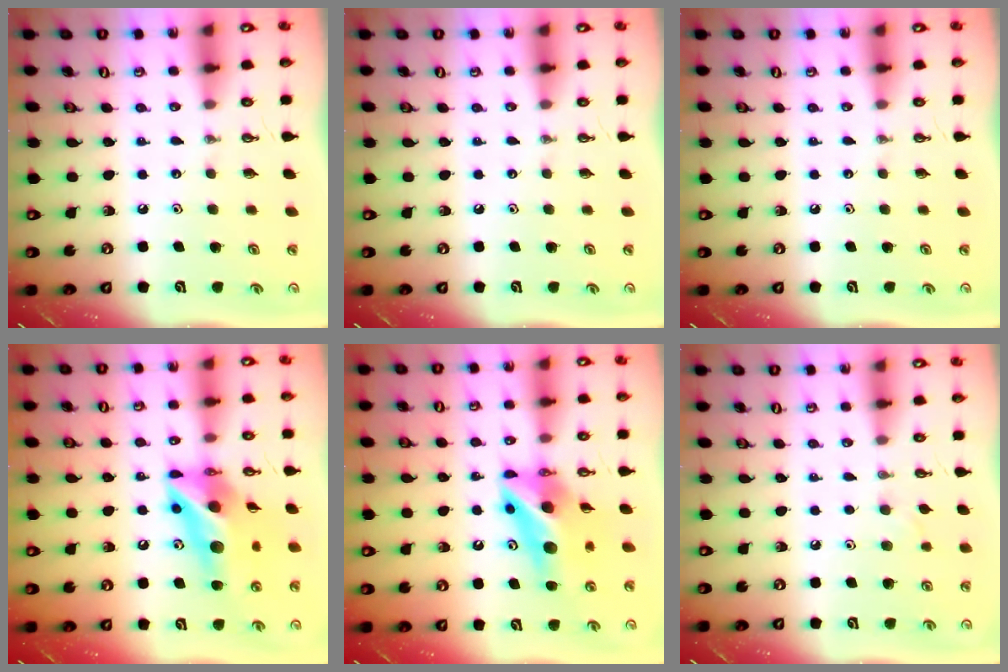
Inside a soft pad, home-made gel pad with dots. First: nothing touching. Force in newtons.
{"total": 0.0}
{"total": 0.0}
{"total": 15.3, "press": 15.2, "slide": 1.6}
{"total": 12.4, "press": 12.3, "slide": 1.2}
{"total": 4.8, "press": 4.6, "slide": 1.4}